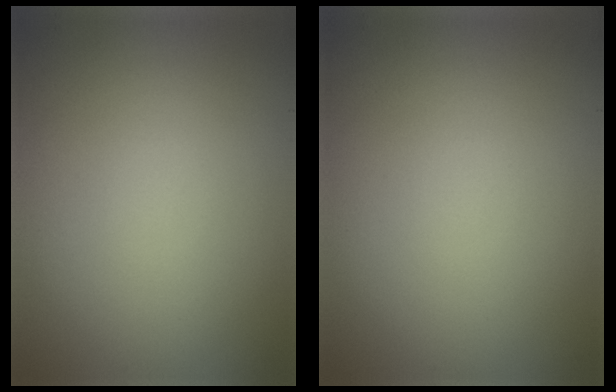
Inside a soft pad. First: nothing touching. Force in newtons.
{"total": 0.0}